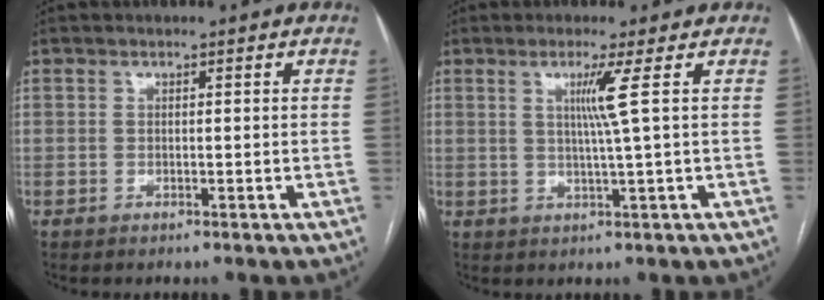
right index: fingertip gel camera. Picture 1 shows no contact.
{"total": 4.0, "force": [1.1, -1.6, 3.5], "torque": [-0.069, -0.006, 0.024]}